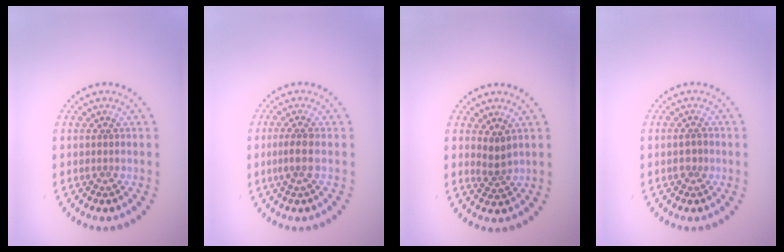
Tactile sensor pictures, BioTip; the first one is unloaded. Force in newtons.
{"total": 1.7, "press": 1.5, "slide": 0.9}
{"total": 1.7, "press": 1.2, "slide": 1.3}
{"total": 1.1, "press": 1.1, "slide": 0.2}